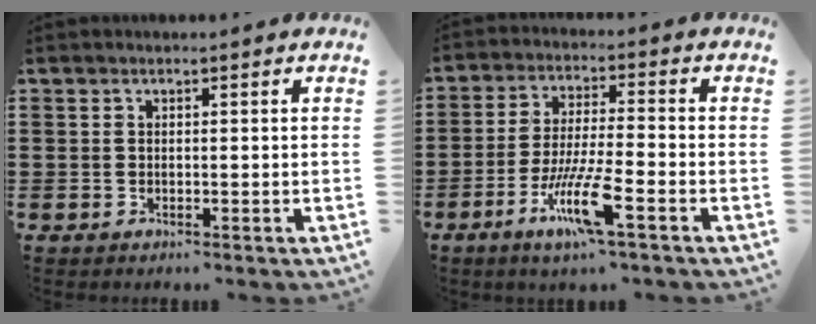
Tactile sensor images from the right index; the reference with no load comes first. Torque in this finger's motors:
{"motor_torque": [0.42, -0.24, 0.43, 0.21]}